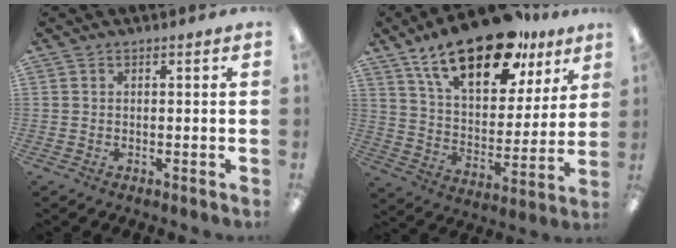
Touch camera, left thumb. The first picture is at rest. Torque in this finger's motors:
{"motor_torque": [0.93, 0.85, 1.31, -1.46, 0.25]}